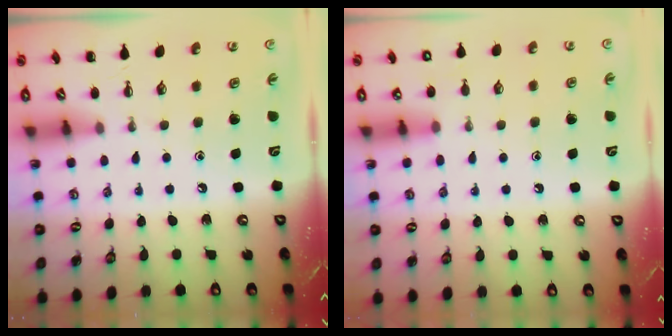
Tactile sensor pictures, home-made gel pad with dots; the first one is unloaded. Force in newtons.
{"total": 6.8, "press": 6.6, "slide": 1.9}